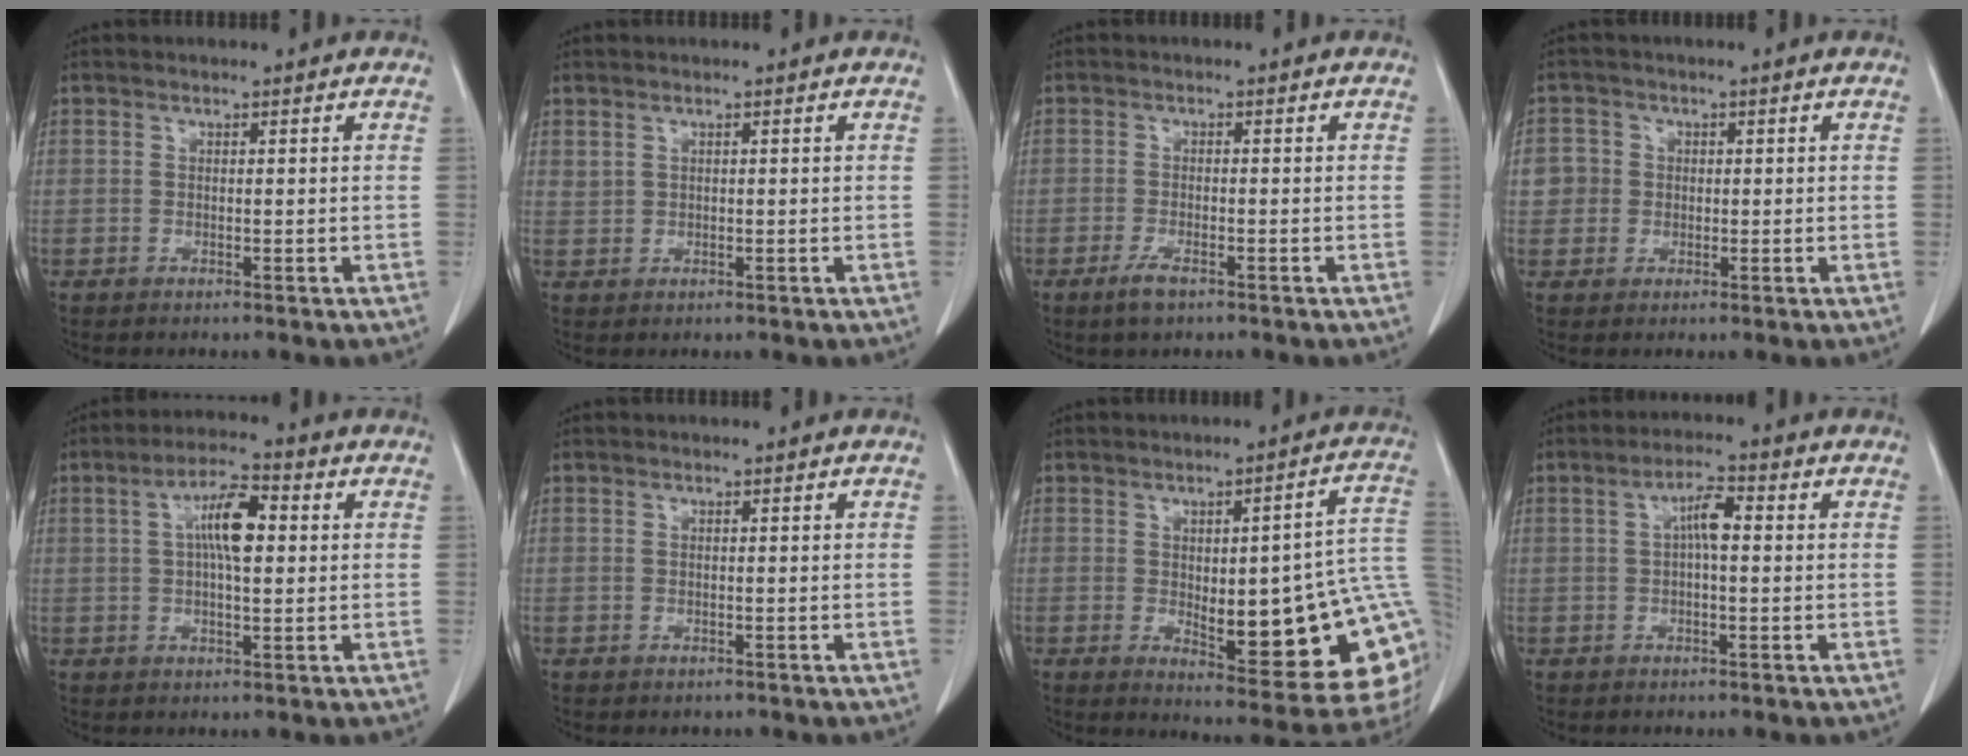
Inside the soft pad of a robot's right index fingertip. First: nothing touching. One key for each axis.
{"total": 0.9, "fx": 0.8, "fy": 0.4, "fz": 0.2, "tx": 0.001, "ty": 0.002, "tz": 0.016}
{"total": 2.9, "fx": -1.9, "fy": 0.7, "fz": 2.1, "tx": -0.046, "ty": -0.003, "tz": -0.034}
{"total": 3.7, "fx": 0.2, "fy": 3.7, "fz": 0.3, "tx": 0.007, "ty": 0.011, "tz": 0.003}
{"total": 7.3, "fx": 1.4, "fy": 1.9, "fz": 6.9, "tx": -0.128, "ty": 0.016, "tz": 0.021}
{"total": 0.6, "fx": -0.3, "fy": 0.5, "fz": 0.1, "tx": -0.005, "ty": 0.003, "tz": -0.001}
{"total": 20.4, "fx": -0.8, "fy": 4.9, "fz": 19.7, "tx": -0.181, "ty": 0.015, "tz": 0.010}
{"total": 4.1, "fx": 0.5, "fy": 0.9, "fz": 3.9, "tx": -0.070, "ty": 0.012, "tz": 0.005}